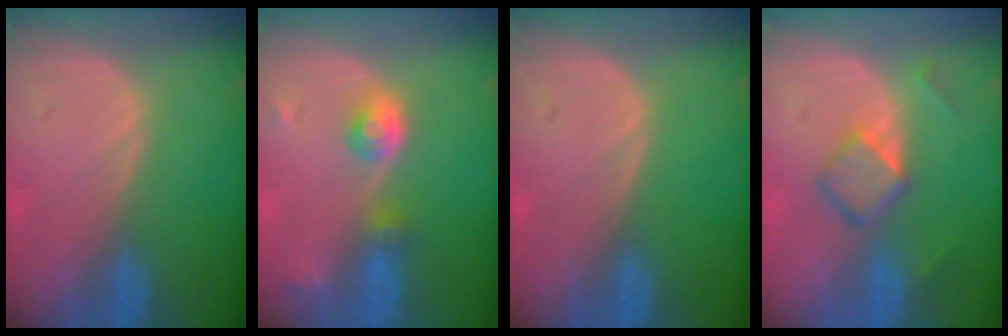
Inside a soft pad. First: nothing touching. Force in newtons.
{"total": 4.3, "press": 4.0, "slide": 1.6}
{"total": 0.0}
{"total": 4.6, "press": 4.5, "slide": 1.0}